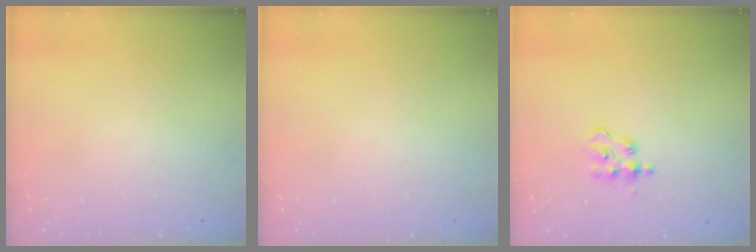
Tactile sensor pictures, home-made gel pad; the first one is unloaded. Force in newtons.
{"total": 0.0}
{"total": 4.5, "press": 4.4, "slide": 0.6}